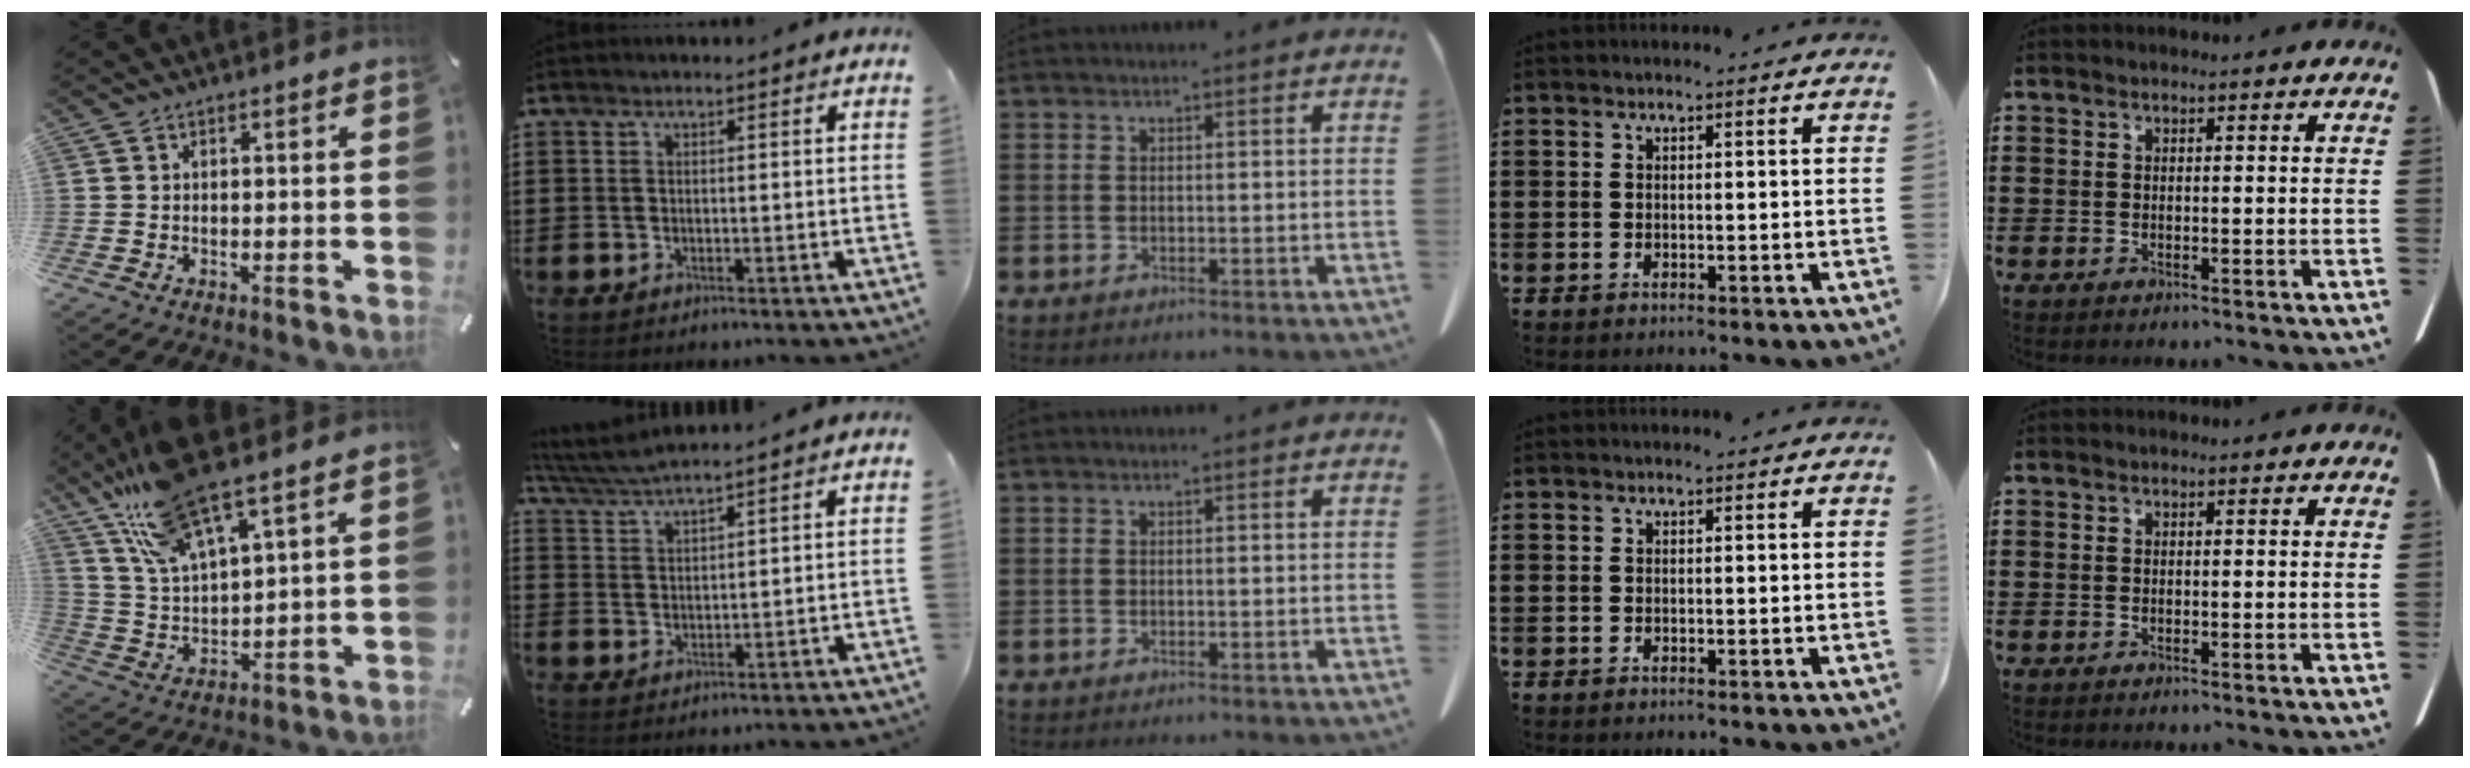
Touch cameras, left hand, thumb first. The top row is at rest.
{"thumb": {"total": 14.8, "force": [11.4, 4.0, 8.5], "torque": [-0.203, -0.052, 0.198]}, "index": {"total": 3.6, "force": [3.4, -0.2, 1.2], "torque": [-0.033, -0.011, 0.062]}}